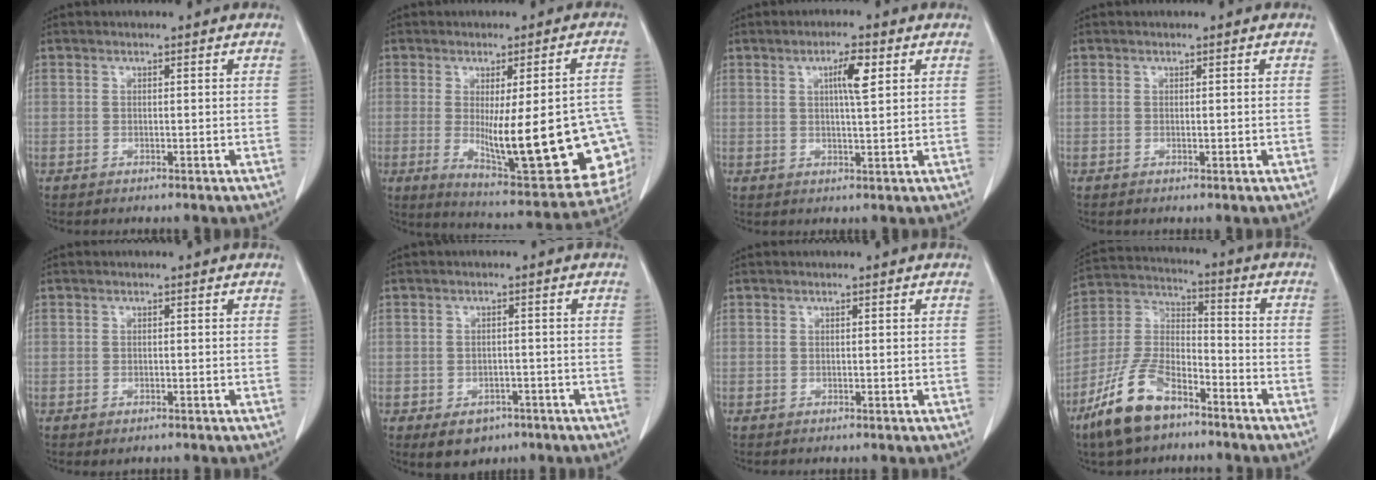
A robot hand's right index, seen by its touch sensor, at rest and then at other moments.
{"total": 23.3, "force": [-4.2, 5.1, 22.4], "torque": [-0.221, -0.008, -0.034]}
{"total": 4.4, "force": [1.7, 0.4, 4.1], "torque": [-0.070, 0.001, 0.027]}
{"total": 0.6, "force": [0.0, 0.1, 0.6], "torque": [-0.011, -0.003, 0.002]}
{"total": 0.5, "force": [-0.3, 0.3, 0.4], "torque": [-0.006, -0.001, 0.002]}
{"total": 4.5, "force": [-2.5, 3.3, 1.8], "torque": [-0.021, 0.002, -0.025]}
{"total": 0.0}
{"total": 13.5, "force": [-8.9, 5.5, 8.5], "torque": [-0.183, -0.002, -0.173]}